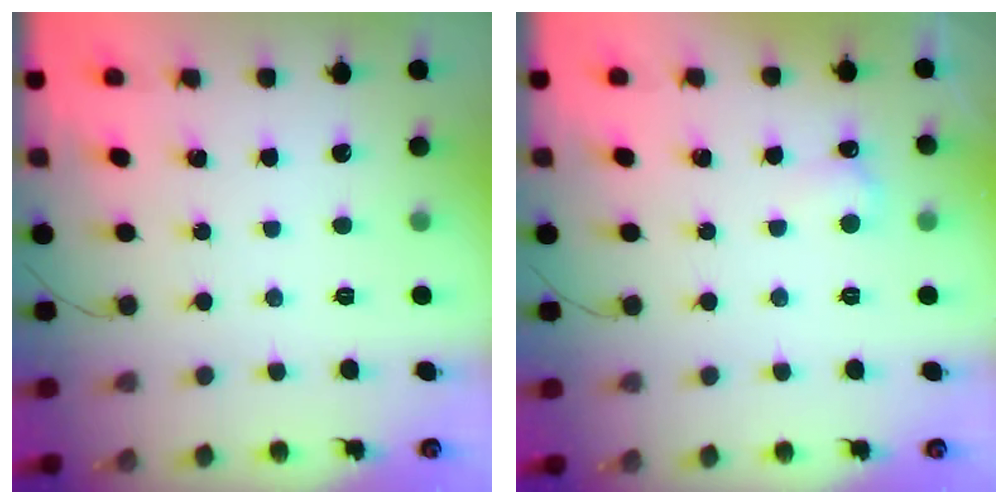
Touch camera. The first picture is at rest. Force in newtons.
{"total": 4.3, "press": 4.1, "slide": 1.2}